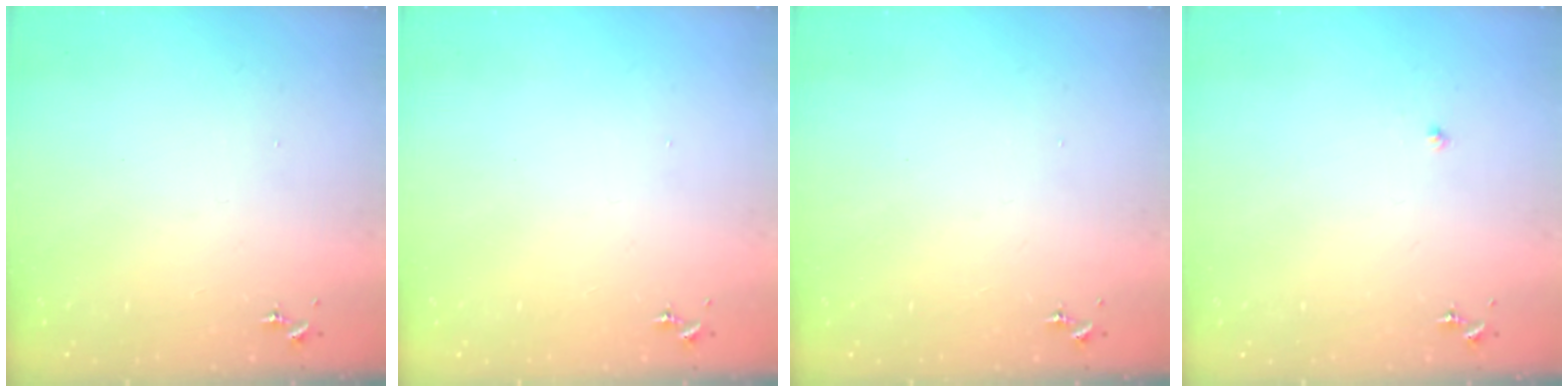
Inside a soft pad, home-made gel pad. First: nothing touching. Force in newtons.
{"total": 0.0}
{"total": 0.0}
{"total": 1.8, "press": 1.8, "slide": 0.1}